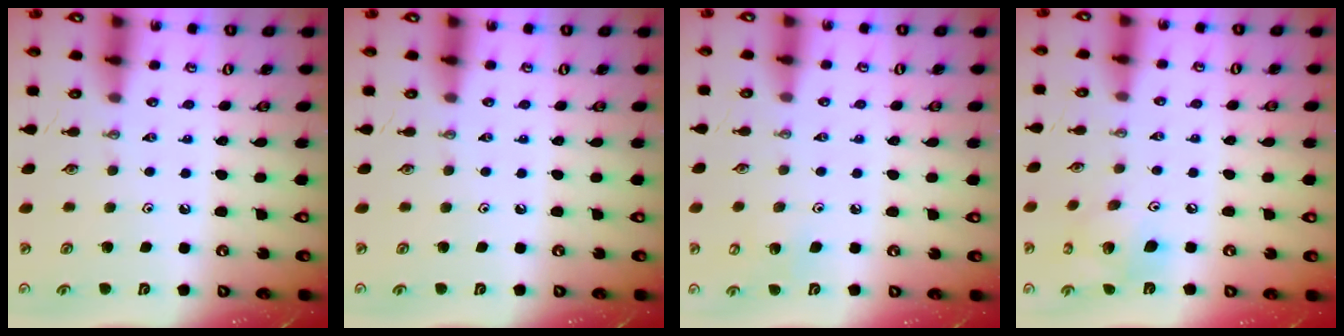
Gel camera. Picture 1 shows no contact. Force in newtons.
{"total": 0.0}
{"total": 4.9, "press": 4.8, "slide": 0.4}
{"total": 13.9, "press": 13.8, "slide": 2.2}